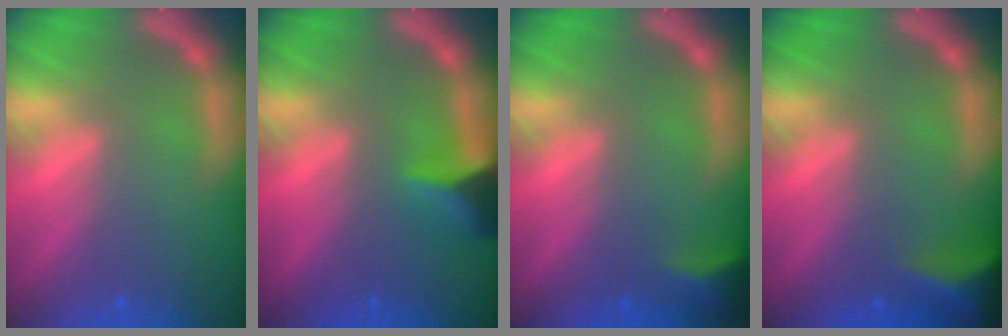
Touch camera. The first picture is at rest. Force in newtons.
{"total": 4.0}
{"total": 2.9}
{"total": 6.0}